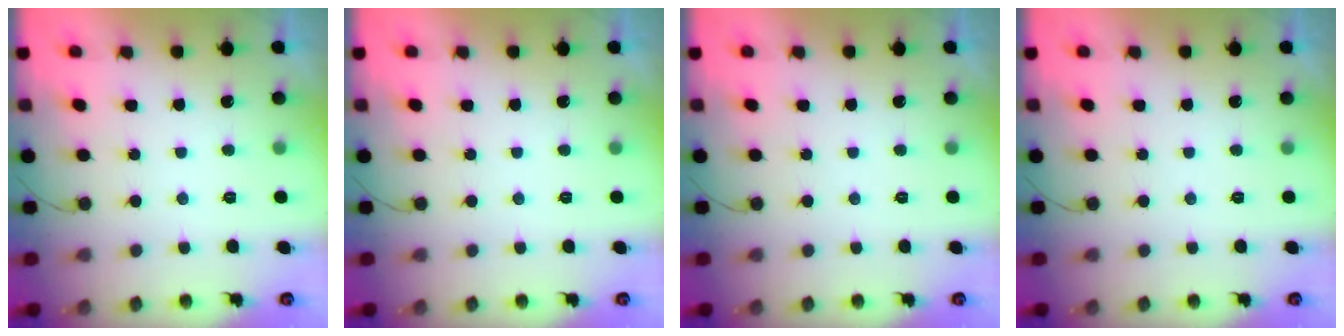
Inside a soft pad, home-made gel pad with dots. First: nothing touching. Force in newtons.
{"total": 0.0}
{"total": 0.0}
{"total": 0.0}